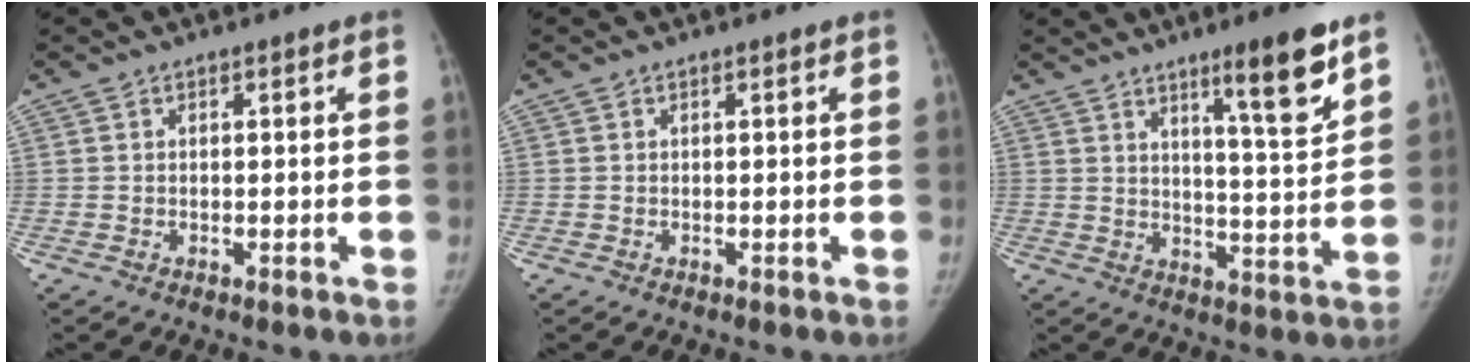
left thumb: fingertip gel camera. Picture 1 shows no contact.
{"total": 0.0}
{"total": 11.0, "force": [7.0, 1.0, 8.4], "torque": [-0.114, -0.049, 0.107]}